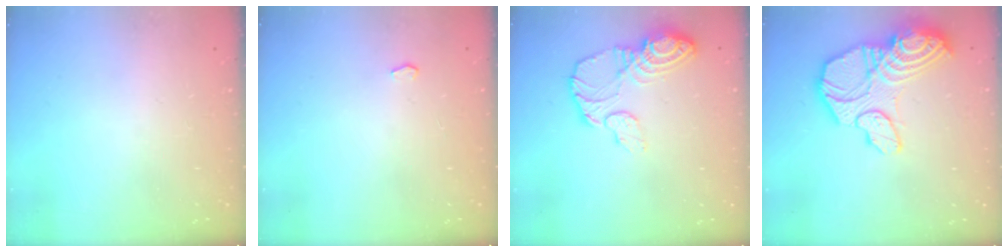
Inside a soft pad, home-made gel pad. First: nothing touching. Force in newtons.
{"total": 2.0, "press": 1.9, "slide": 0.3}
{"total": 12.0, "press": 11.9, "slide": 1.1}
{"total": 22.7, "press": 22.6, "slide": 2.2}